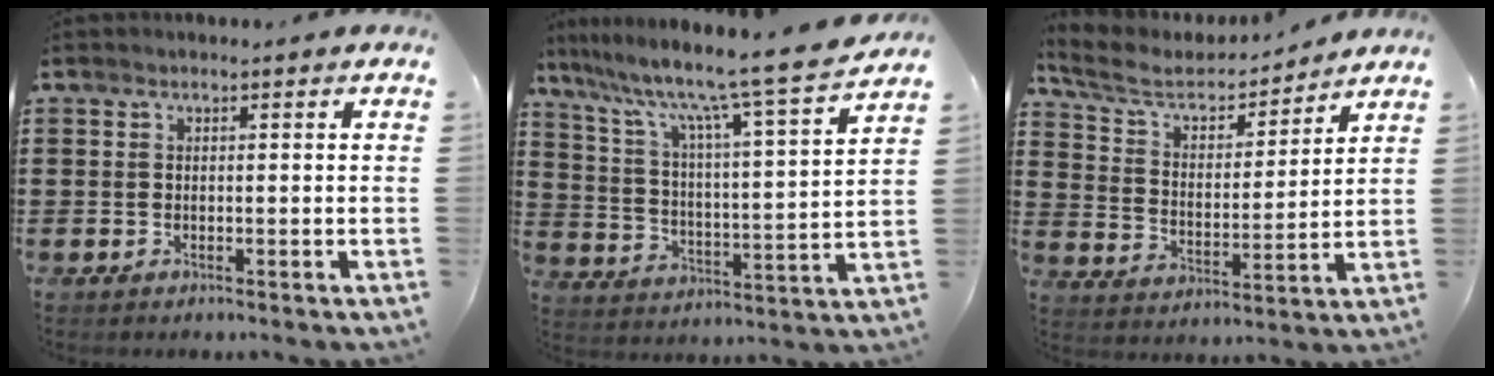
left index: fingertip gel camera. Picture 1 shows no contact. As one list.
[{"total": 9.8, "force": [8.3, -0.9, 5.2], "torque": [-0.125, -0.070, 0.126]}, {"total": 5.7, "force": [4.7, 2.3, 2.4], "torque": [-0.071, -0.026, 0.076]}]